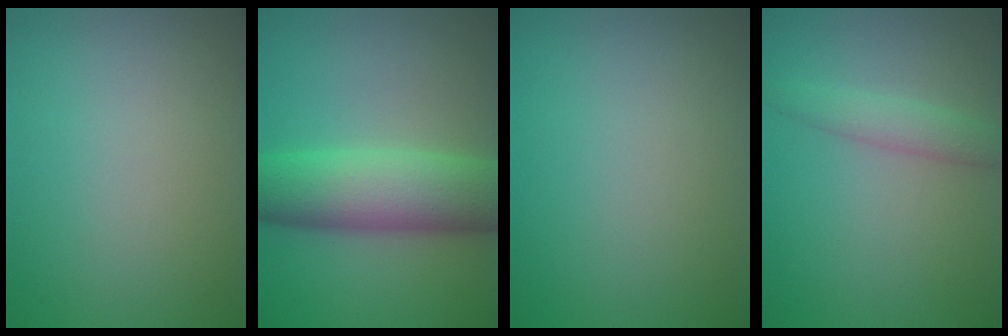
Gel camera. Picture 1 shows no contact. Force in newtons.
{"total": 9.0, "press": 9.0, "slide": 0.2}
{"total": 0.0}
{"total": 2.3, "press": 2.3, "slide": 0.0}